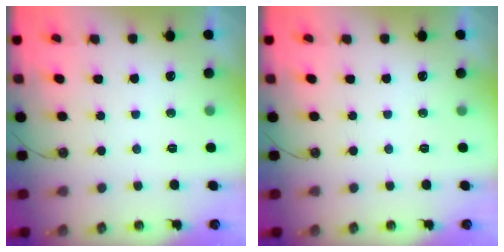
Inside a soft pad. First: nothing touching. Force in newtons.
{"total": 0.0}